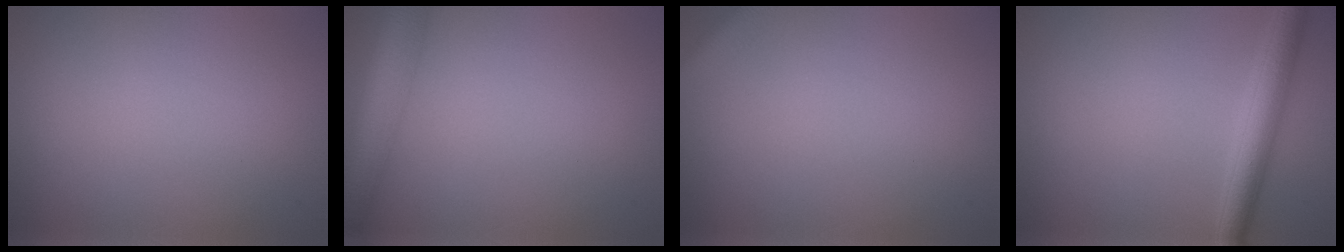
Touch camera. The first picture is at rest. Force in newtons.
{"total": 4.9, "press": 4.9, "slide": 0.3}
{"total": 2.3, "press": 2.3, "slide": 0.1}
{"total": 3.6, "press": 3.6, "slide": 0.1}